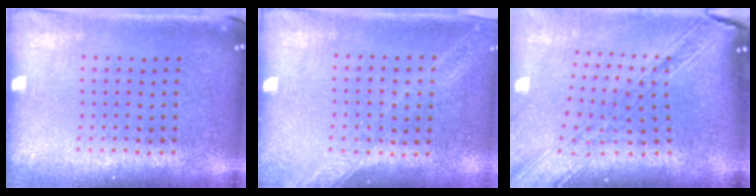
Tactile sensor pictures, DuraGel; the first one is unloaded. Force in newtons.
{"total": 1.2, "press": 1.2, "slide": 0.2}
{"total": 2.5, "press": 2.1, "slide": 1.3}